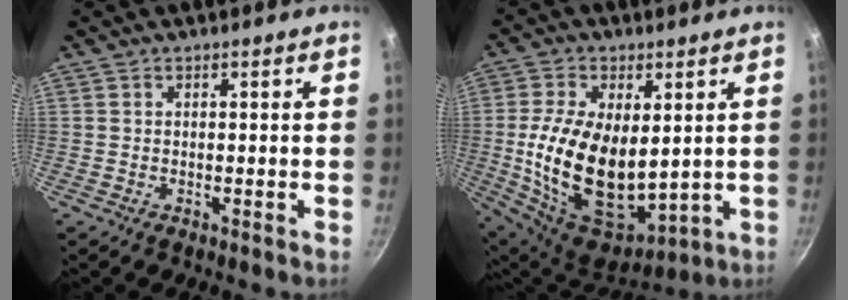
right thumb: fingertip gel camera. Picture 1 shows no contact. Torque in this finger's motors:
{"motor_torque": [1.10, 3.69, 1.78, -0.33, 0.30]}